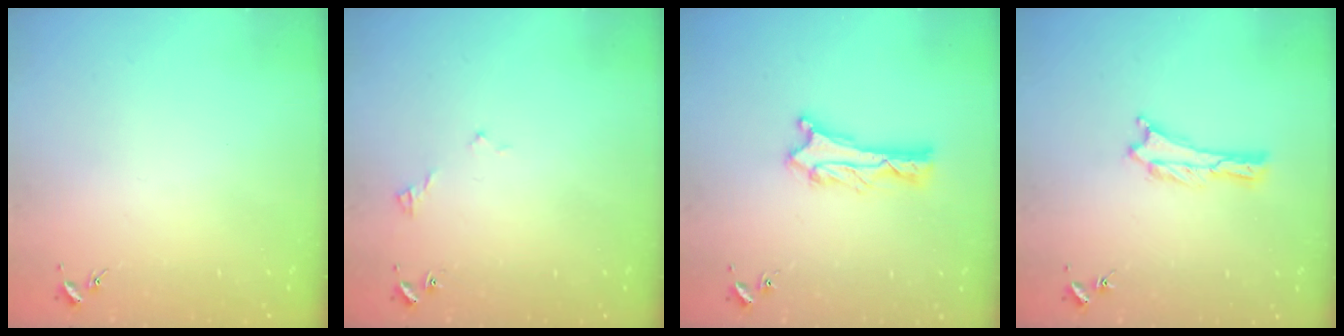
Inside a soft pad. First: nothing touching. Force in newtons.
{"total": 2.9, "press": 2.9, "slide": 0.3}
{"total": 1.2, "press": 1.1, "slide": 0.1}
{"total": 0.0}